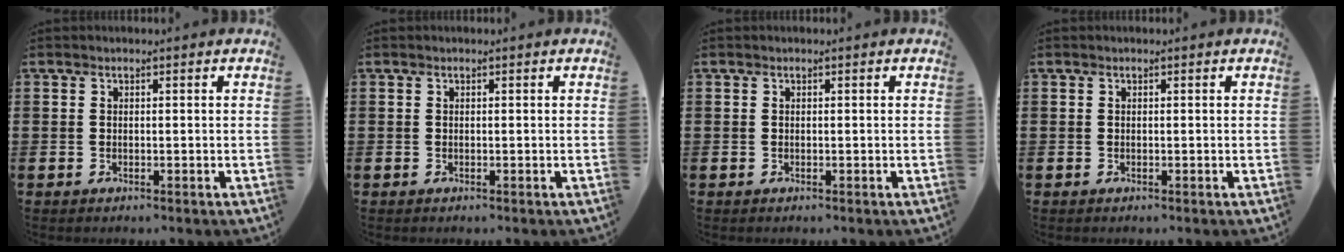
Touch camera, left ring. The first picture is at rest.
{"total": 0.0}
{"total": 0.0}
{"total": 0.0}